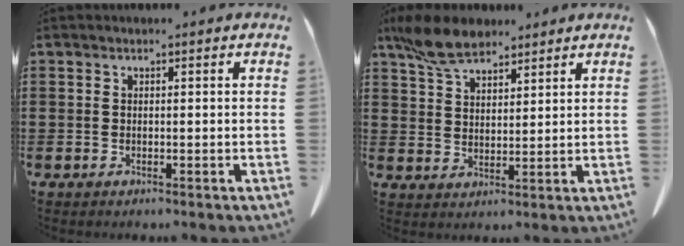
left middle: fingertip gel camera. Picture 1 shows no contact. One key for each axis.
{"total": 7.5, "fx": 5.9, "fy": 3.2, "fz": 3.3, "tx": -0.086, "ty": -0.005, "tz": 0.115}